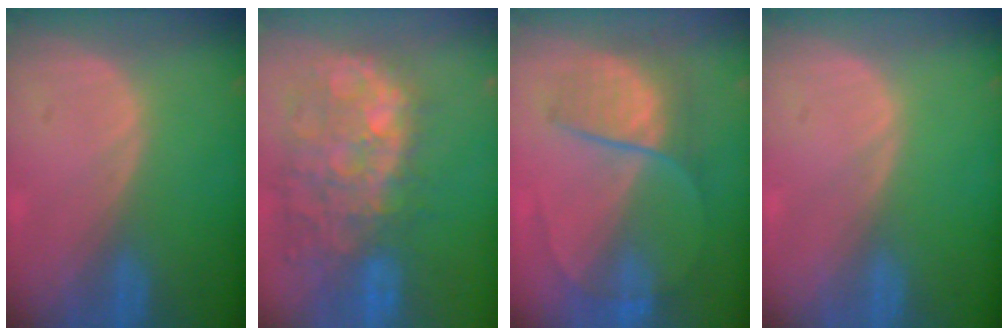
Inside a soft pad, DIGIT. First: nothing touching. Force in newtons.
{"total": 12.9, "press": 11.6, "slide": 5.8}
{"total": 6.8, "press": 6.6, "slide": 1.6}
{"total": 0.0}